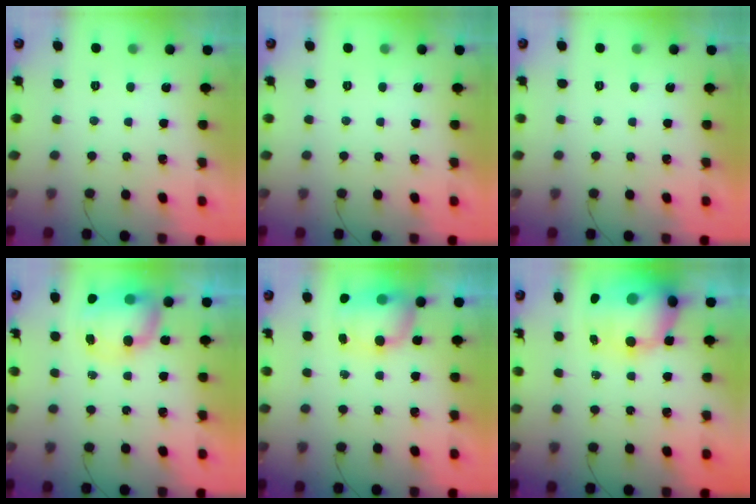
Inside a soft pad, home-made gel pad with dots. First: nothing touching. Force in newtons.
{"total": 0.0}
{"total": 0.0}
{"total": 9.4, "press": 9.0, "slide": 2.5}
{"total": 8.9, "press": 8.6, "slide": 2.4}
{"total": 15.8, "press": 15.4, "slide": 3.6}